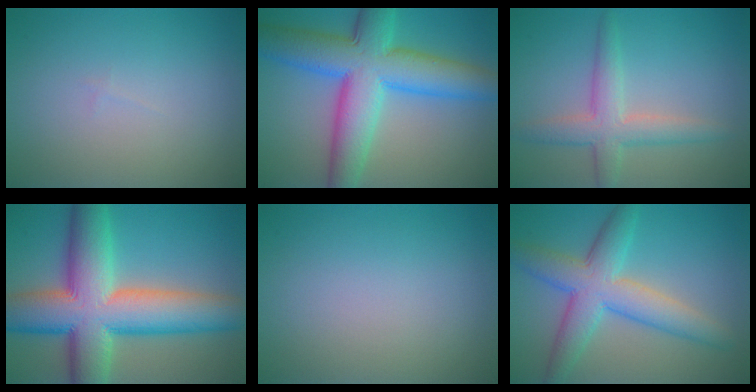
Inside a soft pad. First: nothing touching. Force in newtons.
{"total": 11.1, "press": 11.1, "slide": 0.2}
{"total": 3.8, "press": 3.8, "slide": 0.0}
{"total": 13.7, "press": 13.7, "slide": 0.5}
{"total": 0.0}
{"total": 6.5, "press": 6.5, "slide": 0.2}